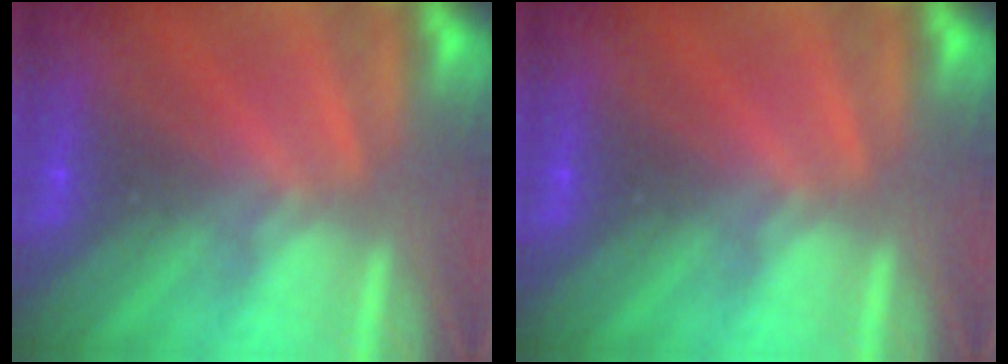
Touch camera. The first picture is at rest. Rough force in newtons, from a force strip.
{"total": 0.0}